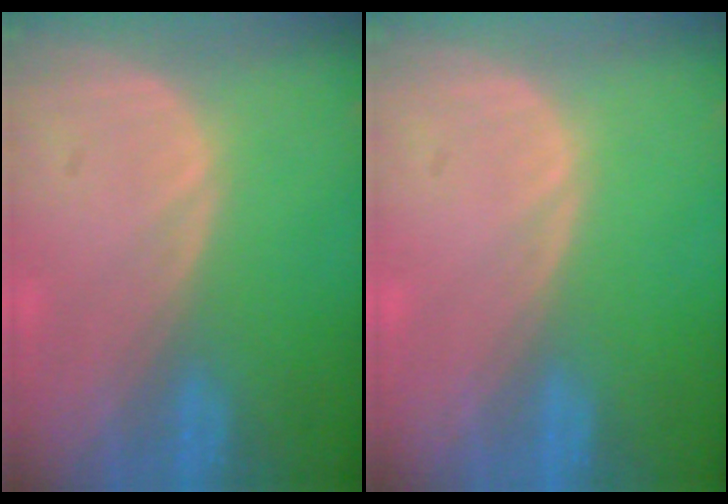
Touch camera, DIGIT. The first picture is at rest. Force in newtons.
{"total": 0.0}